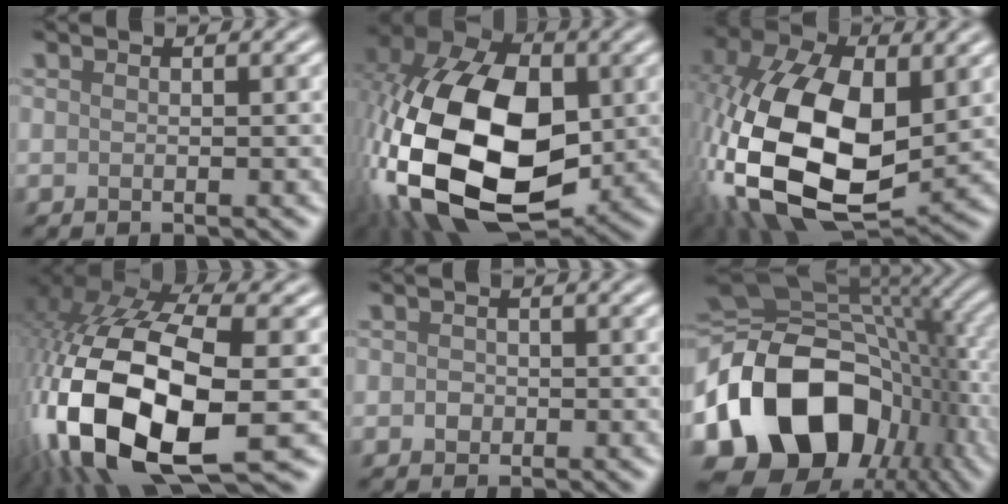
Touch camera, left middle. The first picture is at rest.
{"total": 18.0, "force": [-2.1, 11.6, 13.6], "torque": [-0.296, -0.011, -0.034]}
{"total": 16.7, "force": [-1.2, 10.0, 13.2], "torque": [-0.295, -0.015, -0.022]}
{"total": 17.6, "force": [-4.4, 8.9, 14.5], "torque": [-0.336, -0.036, -0.061]}
{"total": 1.0, "force": [-0.2, 0.9, 0.3], "torque": [0.000, 0.002, -0.007]}
{"total": 16.3, "force": [-3.7, 11.6, 10.8], "torque": [-0.202, -0.013, -0.068]}